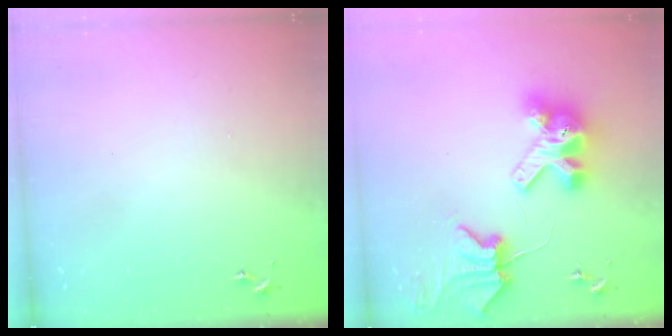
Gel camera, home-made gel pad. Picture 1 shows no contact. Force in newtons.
{"total": 12.1, "press": 11.9, "slide": 1.7}